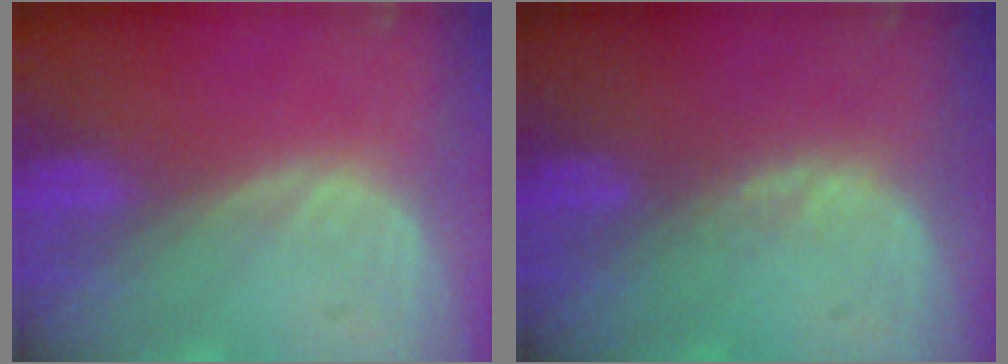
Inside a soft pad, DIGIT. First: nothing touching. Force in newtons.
{"total": 0.8, "press": 0.8, "slide": 0.3}